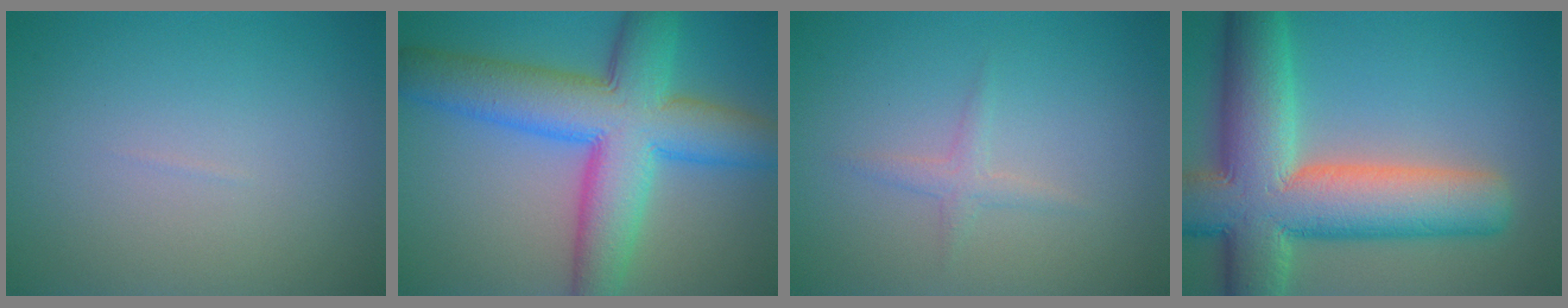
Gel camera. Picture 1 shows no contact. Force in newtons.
{"total": 11.1, "press": 11.1, "slide": 0.2}
{"total": 1.2, "press": 1.2, "slide": 0.0}
{"total": 13.2, "press": 13.2, "slide": 1.2}